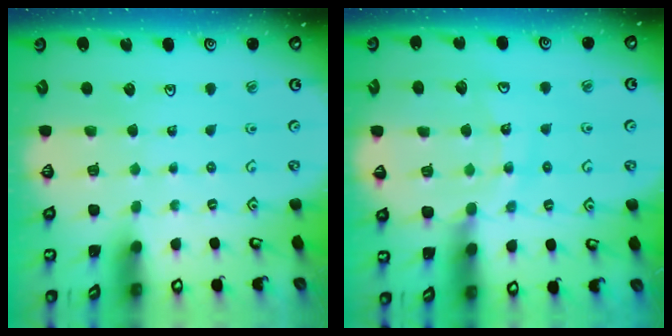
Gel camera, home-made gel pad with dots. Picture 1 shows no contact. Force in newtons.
{"total": 12.7, "press": 12.6, "slide": 1.6}